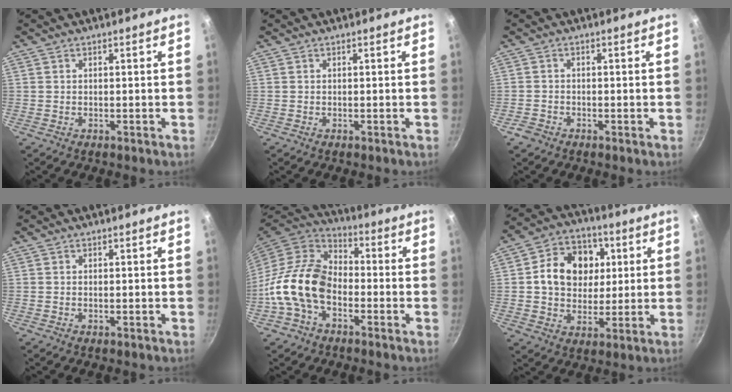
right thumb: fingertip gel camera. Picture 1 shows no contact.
{"total": 0.0}
{"total": 1.9, "force": [-1.3, 1.1, 0.7], "torque": [-0.018, 0.007, -0.027]}
{"total": 0.0}
{"total": 15.6, "force": [-4.1, 10.4, 10.9], "torque": [-0.172, 0.040, -0.097]}
{"total": 14.4, "force": [2.6, 11.7, 8.1], "torque": [-0.102, 0.009, 0.034]}